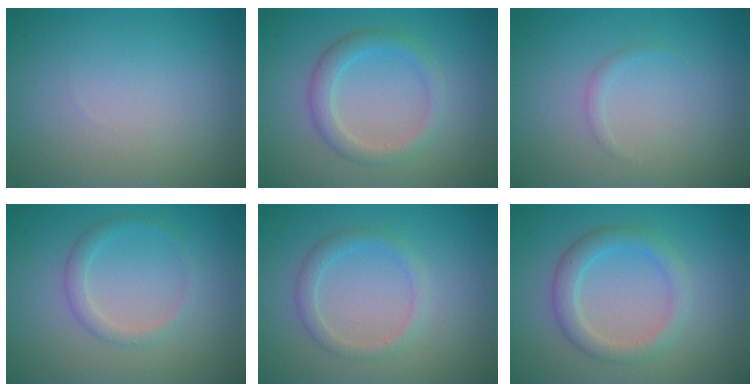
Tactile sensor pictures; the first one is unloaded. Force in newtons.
{"total": 2.7, "press": 2.7, "slide": 0.2}
{"total": 0.6, "press": 0.6, "slide": 0.1}
{"total": 1.7, "press": 1.7, "slide": 0.0}
{"total": 1.9, "press": 1.9, "slide": 0.0}
{"total": 3.1, "press": 3.1, "slide": 0.2}